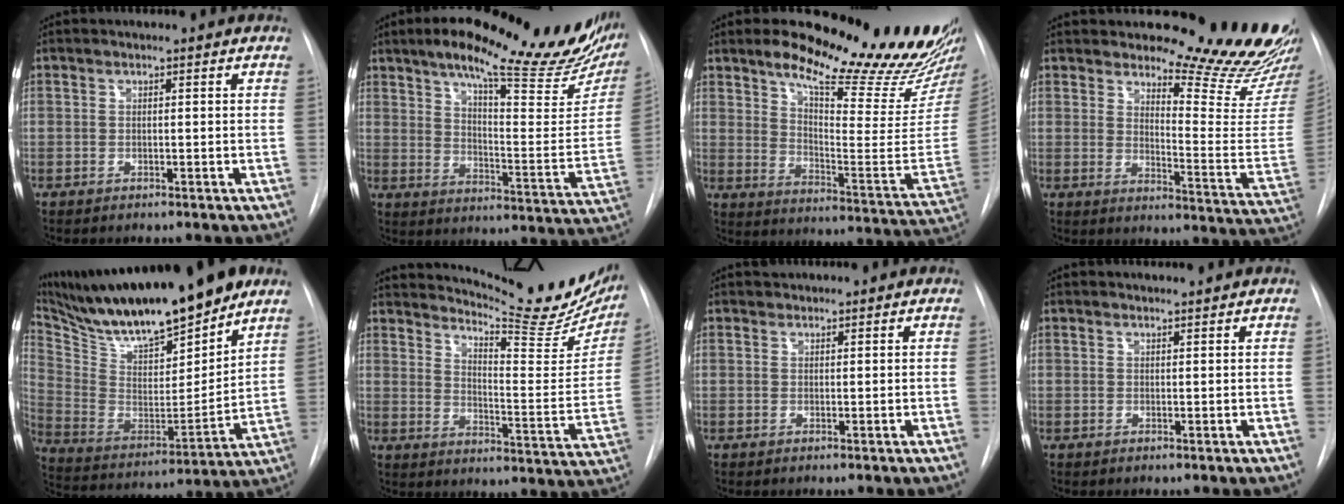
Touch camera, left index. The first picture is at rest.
{"total": 28.5, "force": [20.7, 6.2, 18.6], "torque": [-0.237, -0.016, 0.267]}
{"total": 24.4, "force": [20.9, 2.5, 12.3], "torque": [-0.175, -0.100, 0.267]}
{"total": 19.0, "force": [17.7, 1.8, 6.8], "torque": [-0.080, -0.137, 0.205]}
{"total": 24.6, "force": [19.8, 4.0, 14.1], "torque": [-0.260, -0.010, 0.334]}
{"total": 20.0, "force": [17.8, 2.9, 8.7], "torque": [-0.123, -0.071, 0.225]}
{"total": 0.7, "force": [0.6, 0.3, -0.1], "torque": [-0.001, 0.007, 0.010]}
{"total": 1.4, "force": [1.4, -0.1, 0.0], "torque": [-0.006, 0.002, 0.022]}